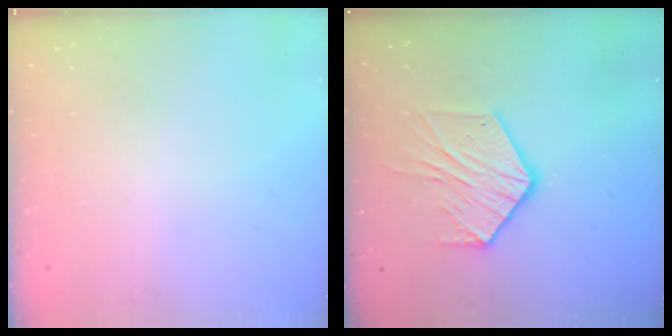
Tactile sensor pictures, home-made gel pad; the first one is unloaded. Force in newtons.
{"total": 13.3, "press": 13.3, "slide": 0.6}